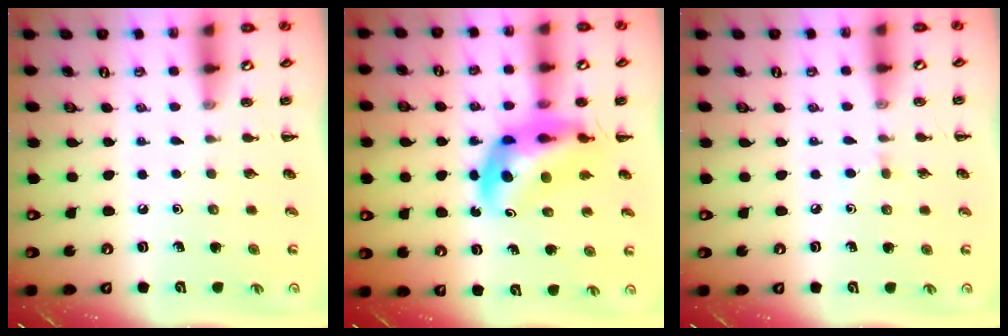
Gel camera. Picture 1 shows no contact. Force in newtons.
{"total": 10.8, "press": 10.4, "slide": 3.1}
{"total": 3.2, "press": 3.0, "slide": 1.2}